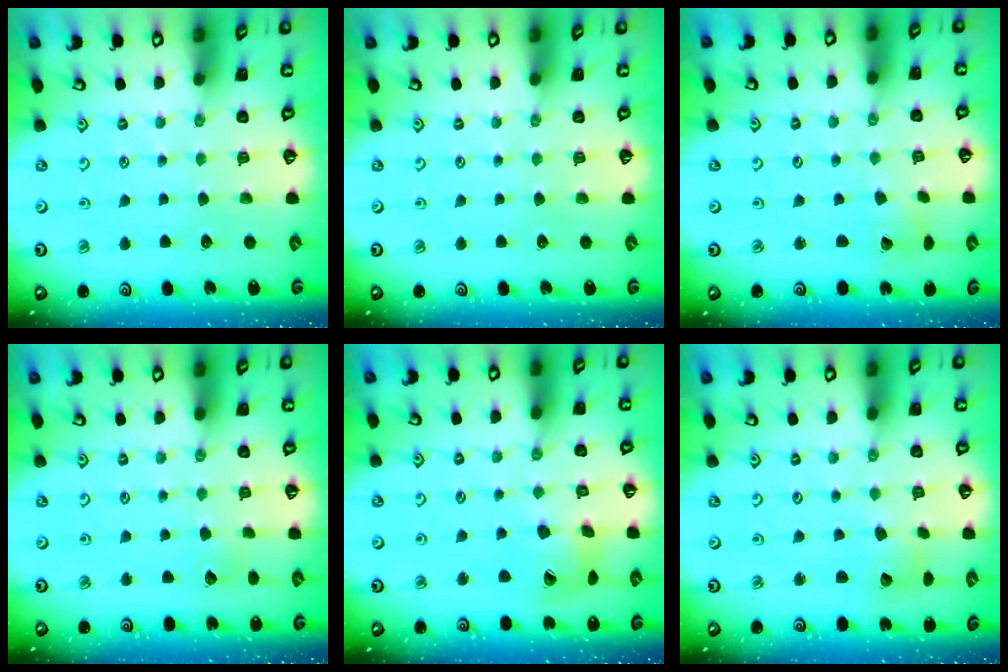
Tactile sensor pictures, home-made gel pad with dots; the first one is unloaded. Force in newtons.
{"total": 0.0}
{"total": 2.0, "press": 2.0, "slide": 0.3}
{"total": 2.7, "press": 2.7, "slide": 0.3}
{"total": 13.0, "press": 12.9, "slide": 1.5}
{"total": 4.3, "press": 4.3, "slide": 0.5}